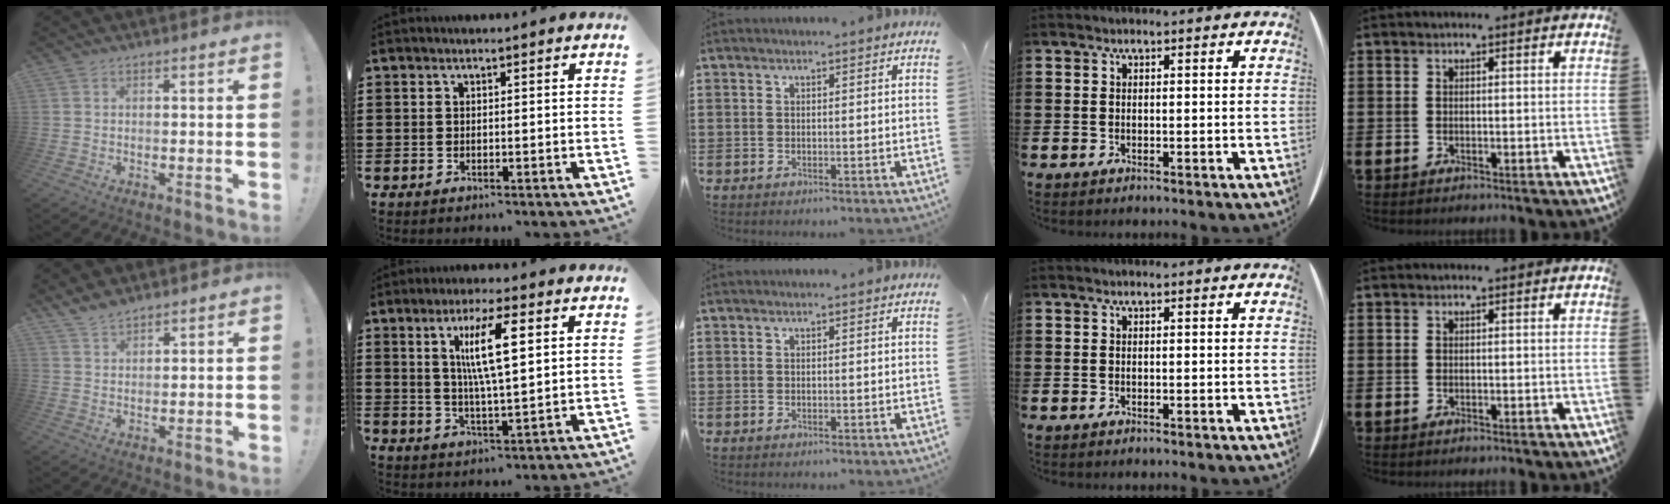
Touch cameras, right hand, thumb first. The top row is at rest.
{"thumb": {"total": 4.3, "force": [3.8, 1.5, 1.4], "torque": [-0.025, -0.022, 0.073]}, "index": {"total": 8.9, "force": [2.9, 1.6, 8.3], "torque": [-0.168, 0.007, 0.045]}}